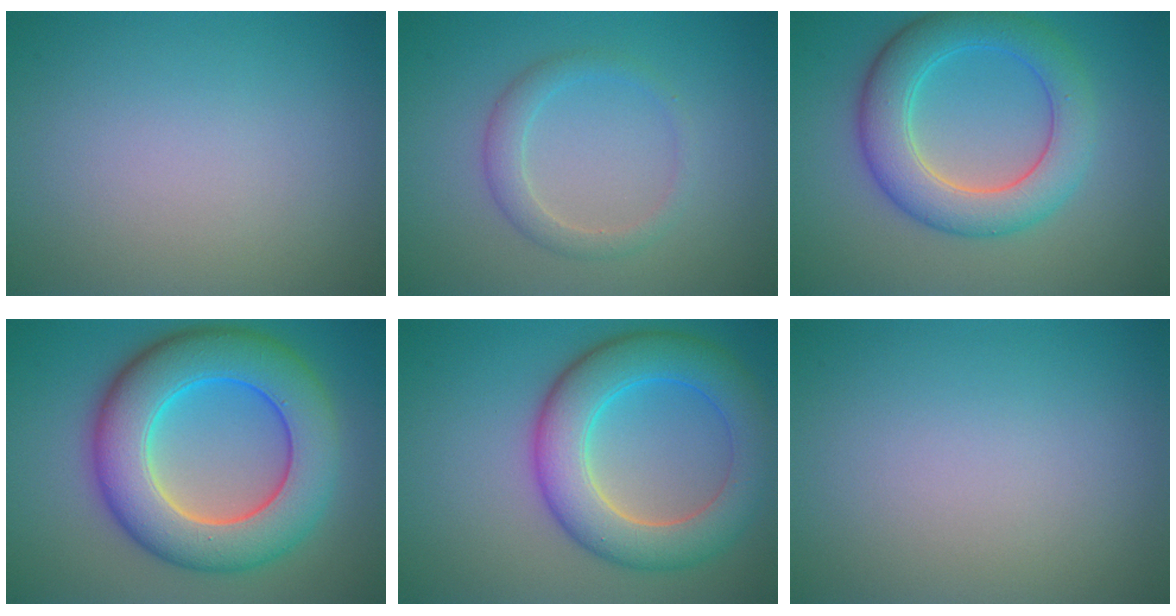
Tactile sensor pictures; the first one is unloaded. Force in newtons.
{"total": 2.2, "press": 2.2, "slide": 0.1}
{"total": 6.4, "press": 6.4, "slide": 0.1}
{"total": 10.9, "press": 10.8, "slide": 0.6}
{"total": 7.7, "press": 7.7, "slide": 0.3}
{"total": 0.0}